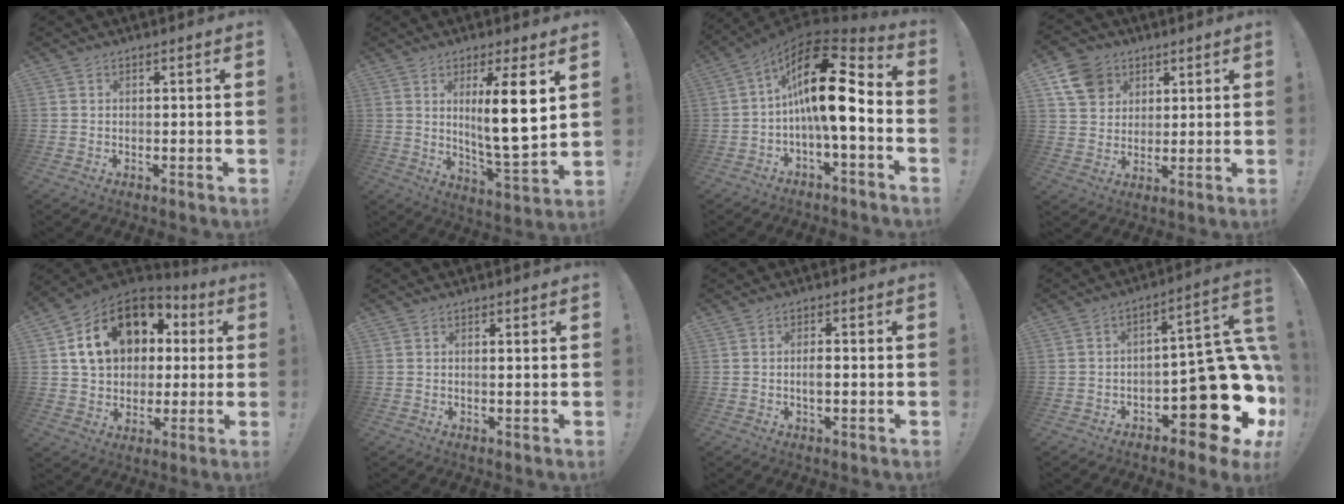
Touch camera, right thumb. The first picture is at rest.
{"total": 13.9, "force": [3.9, 1.9, 13.2], "torque": [-0.215, -0.026, 0.051]}
{"total": 19.7, "force": [1.3, 7.6, 18.1], "torque": [-0.308, -0.004, 0.018]}
{"total": 10.9, "force": [5.4, 8.7, 3.8], "torque": [-0.060, -0.023, 0.110]}
{"total": 19.3, "force": [6.5, 14.0, 11.6], "torque": [-0.186, -0.004, 0.134]}
{"total": 1.4, "force": [0.4, -0.1, 1.3], "torque": [-0.019, -0.005, 0.004]}
{"total": 2.6, "force": [-0.6, 0.8, 2.4], "torque": [-0.043, -0.003, -0.016]}
{"total": 20.6, "force": [-7.3, 9.0, 17.1], "torque": [-0.191, 0.027, -0.103]}